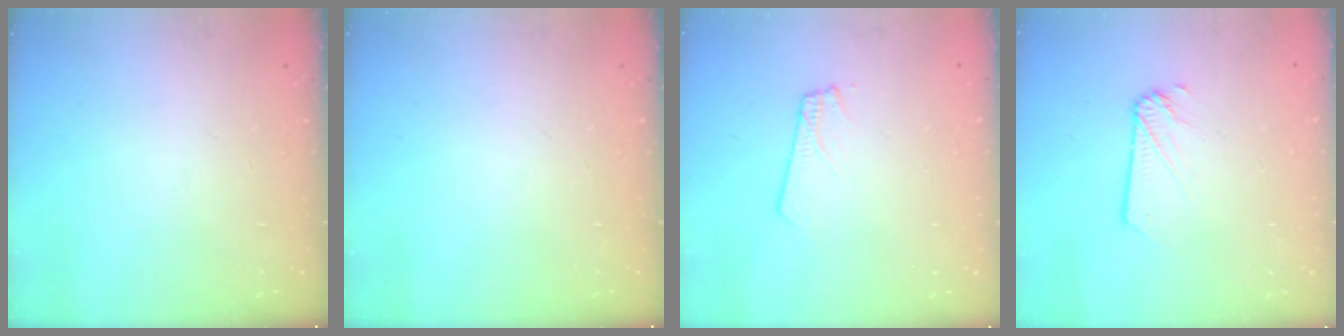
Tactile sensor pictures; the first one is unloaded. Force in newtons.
{"total": 0.0}
{"total": 1.8, "press": 1.8, "slide": 0.1}
{"total": 1.9, "press": 1.9, "slide": 0.3}